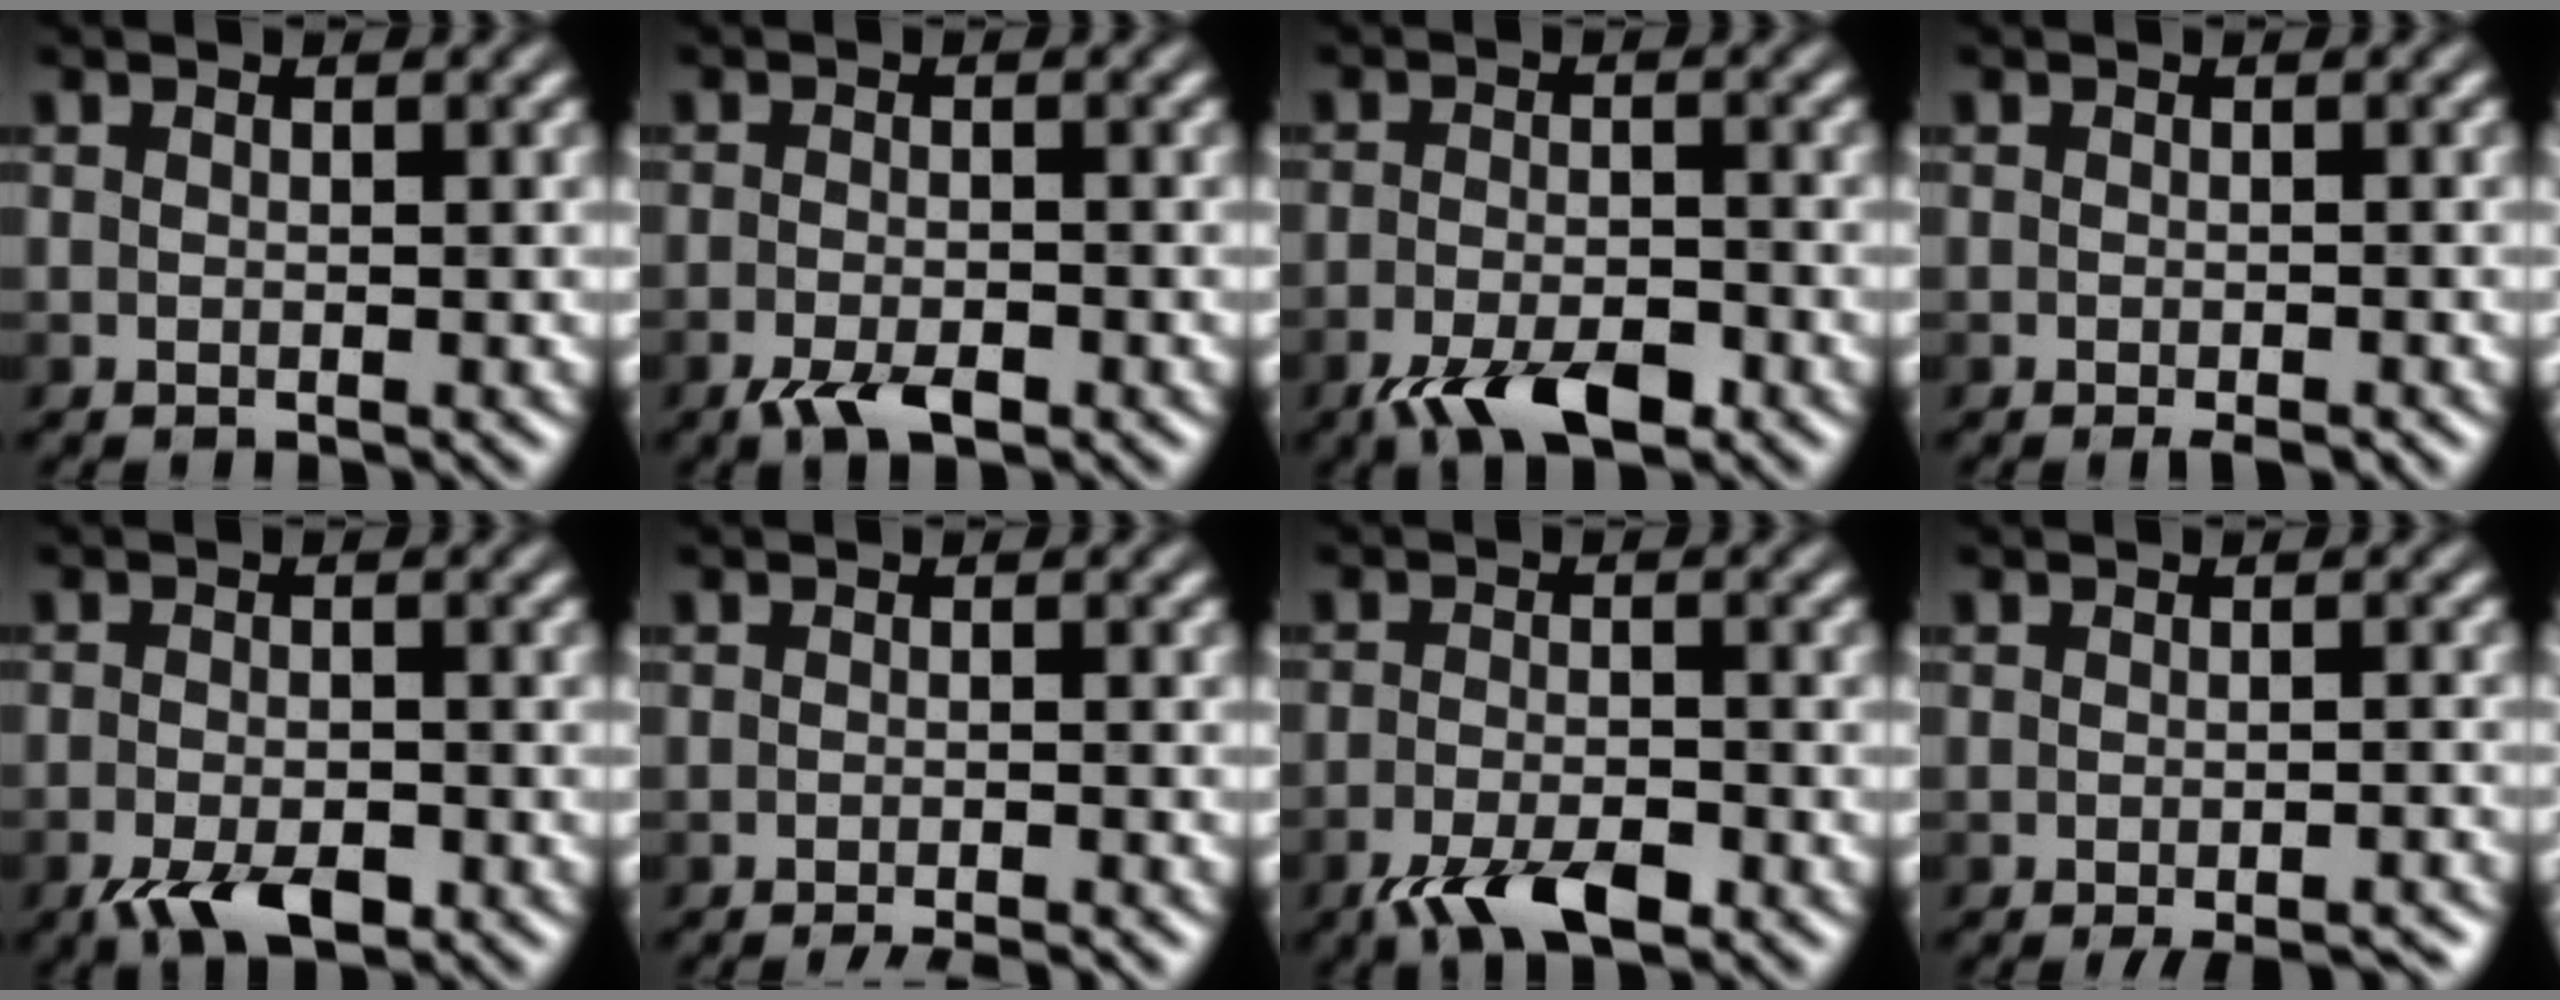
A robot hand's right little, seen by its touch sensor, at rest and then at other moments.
{"total": 3.0, "force": [-1.8, 1.0, 2.2], "torque": [-0.045, -0.006, -0.034]}
{"total": 5.3, "force": [-3.4, 1.8, 3.6], "torque": [-0.065, -0.005, -0.059]}
{"total": 1.5, "force": [-1.0, 0.4, 1.0], "torque": [-0.013, -0.004, -0.011]}
{"total": 4.2, "force": [-2.4, 1.6, 3.0], "torque": [-0.054, -0.007, -0.041]}
{"total": 2.5, "force": [-2.0, 0.3, 1.5], "torque": [-0.015, -0.003, -0.033]}
{"total": 4.8, "force": [-3.1, 1.5, 3.3], "torque": [-0.062, -0.007, -0.056]}
{"total": 4.3, "force": [-3.1, 1.0, 2.7], "torque": [-0.037, -0.003, -0.035]}